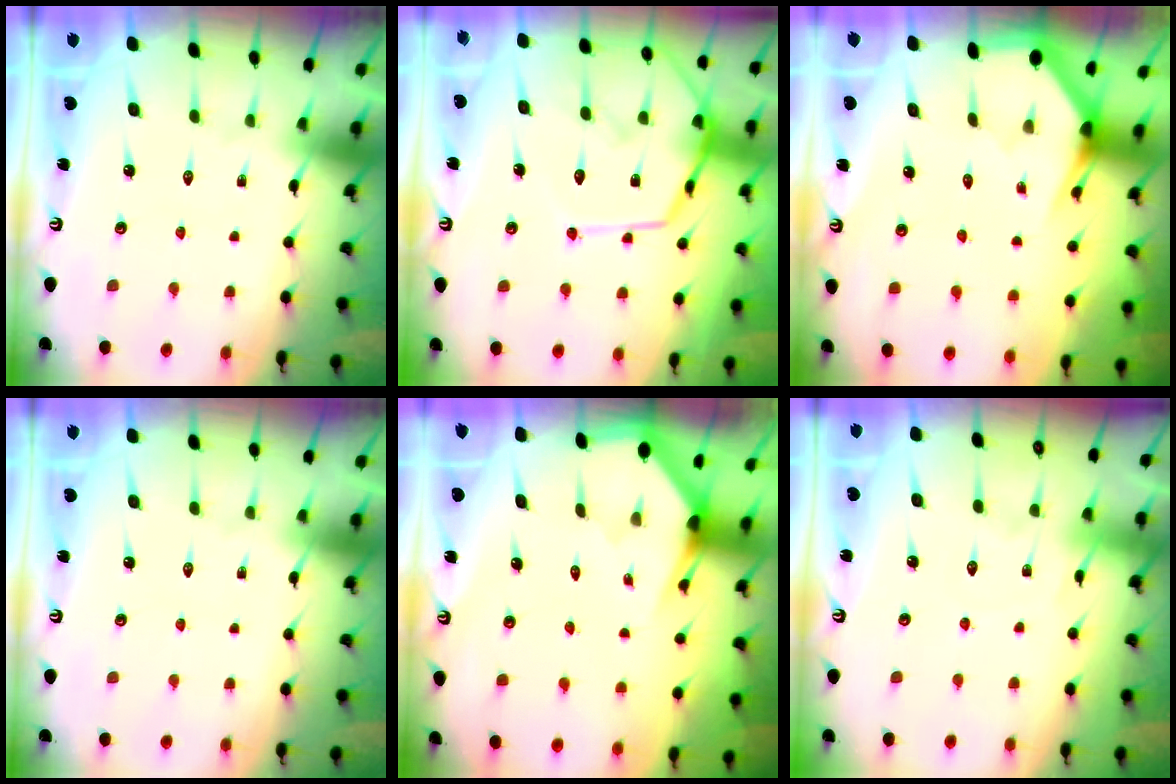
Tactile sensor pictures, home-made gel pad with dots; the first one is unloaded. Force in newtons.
{"total": 13.7, "press": 13.7, "slide": 1.3}
{"total": 2.9, "press": 2.9, "slide": 0.1}
{"total": 0.0}
{"total": 2.3, "press": 2.3, "slide": 0.1}
{"total": 5.2, "press": 5.2, "slide": 0.7}